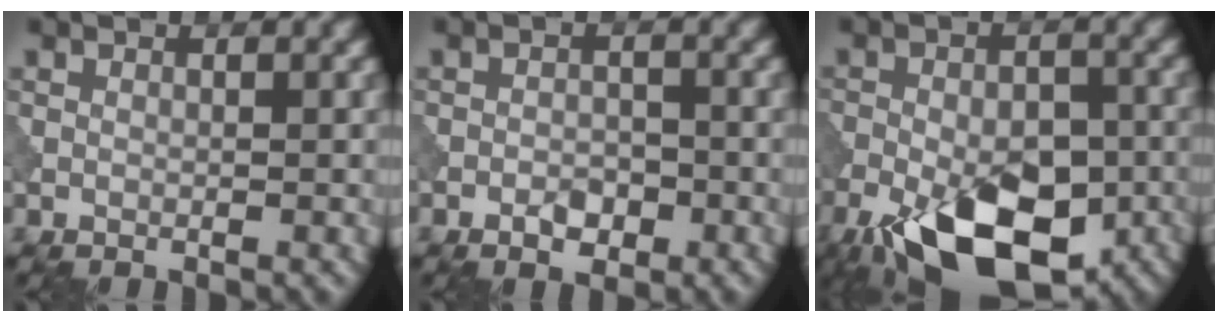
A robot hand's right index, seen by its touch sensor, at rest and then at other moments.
{"total": 2.0, "force": [-1.1, 1.2, 1.2], "torque": [-0.017, 0.004, -0.021]}
{"total": 13.7, "force": [-6.8, 6.7, 9.8], "torque": [-0.171, -0.026, -0.116]}